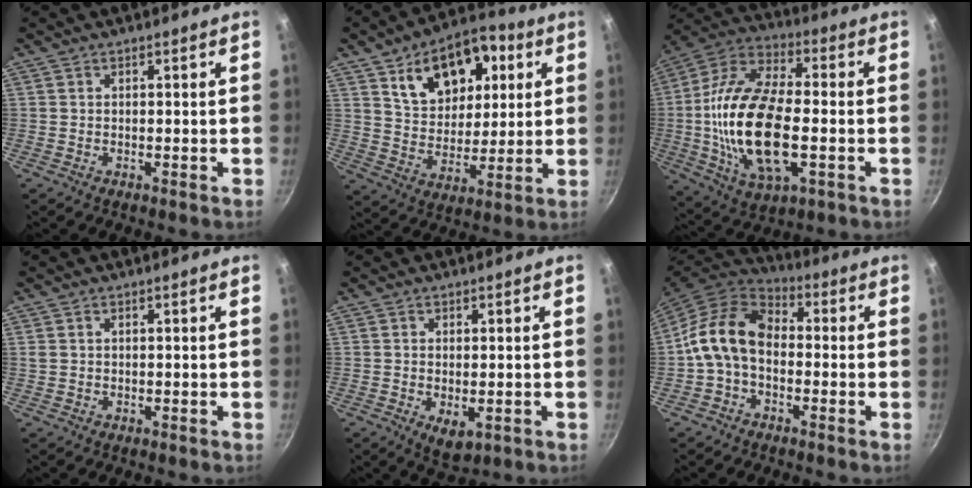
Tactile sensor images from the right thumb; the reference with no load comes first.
{"total": 17.8, "force": [7.2, 11.2, 11.7], "torque": [-0.131, -0.010, 0.121]}
{"total": 23.5, "force": [-2.7, 11.0, 20.5], "torque": [-0.412, 0.012, -0.044]}
{"total": 1.1, "force": [0.4, 0.7, 0.7], "torque": [-0.017, 0.006, 0.013]}
{"total": 4.4, "force": [-1.1, 2.3, 3.6], "torque": [-0.058, -0.011, -0.009]}
{"total": 12.9, "force": [-1.3, 8.9, 9.3], "torque": [-0.164, 0.035, -0.038]}